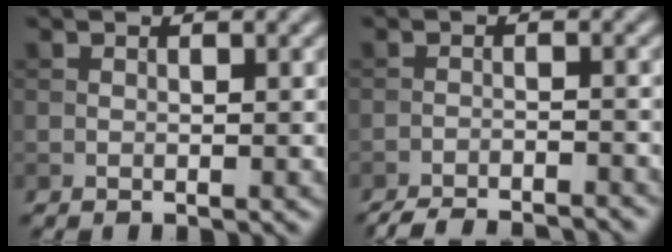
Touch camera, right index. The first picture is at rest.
{"total": 7.2, "force": [-6.9, 1.1, 1.8], "torque": [-0.027, -0.005, -0.100]}